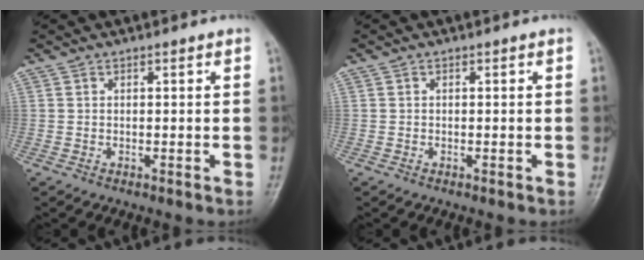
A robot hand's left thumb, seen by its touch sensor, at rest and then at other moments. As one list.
[{"total": 0.0}]